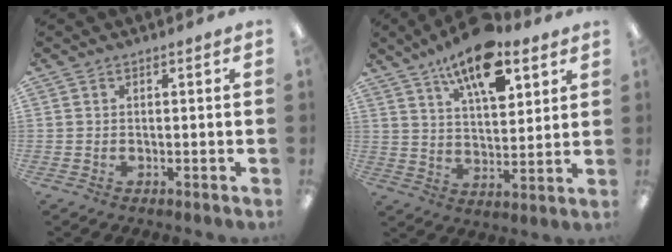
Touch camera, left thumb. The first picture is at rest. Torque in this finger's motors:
{"motor_torque": [0.20, 0.24, 1.50, -1.27, 0.32]}